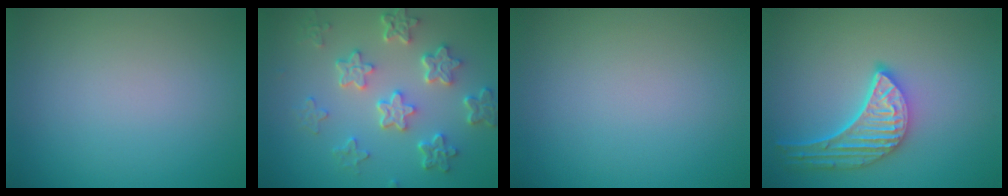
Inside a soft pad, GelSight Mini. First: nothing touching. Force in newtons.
{"total": 5.6, "press": 4.3, "slide": 3.6}
{"total": 0.0}
{"total": 5.3, "press": 4.1, "slide": 3.3}